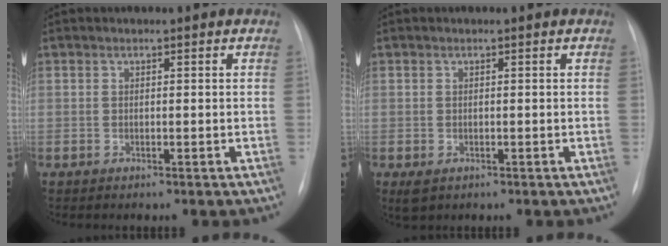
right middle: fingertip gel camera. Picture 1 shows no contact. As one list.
[{"total": 1.6, "force": [-0.5, 1.0, 1.1], "torque": [-0.018, -0.003, 0.002]}]